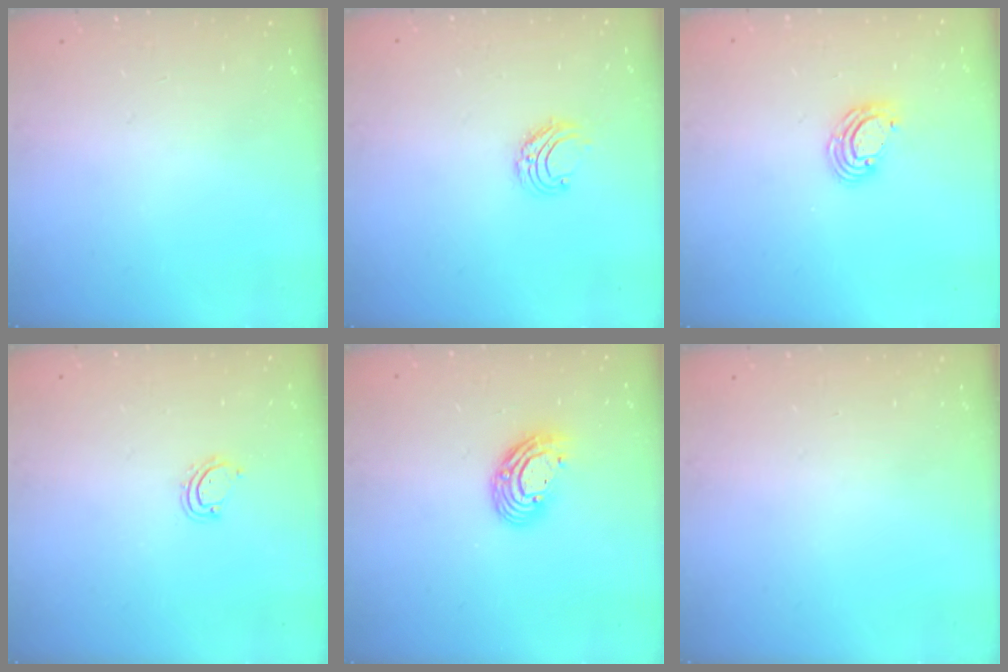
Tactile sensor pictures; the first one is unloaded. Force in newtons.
{"total": 6.3, "press": 6.3, "slide": 0.5}
{"total": 6.5, "press": 6.5, "slide": 0.6}
{"total": 4.9, "press": 4.9, "slide": 0.3}
{"total": 9.8, "press": 9.8, "slide": 0.6}
{"total": 0.0}